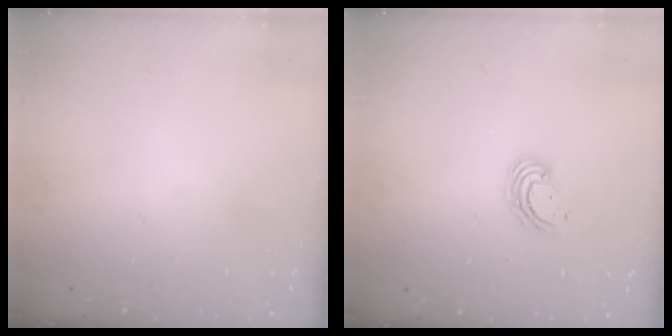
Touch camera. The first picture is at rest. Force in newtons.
{"total": 4.0, "press": 3.9, "slide": 0.3}